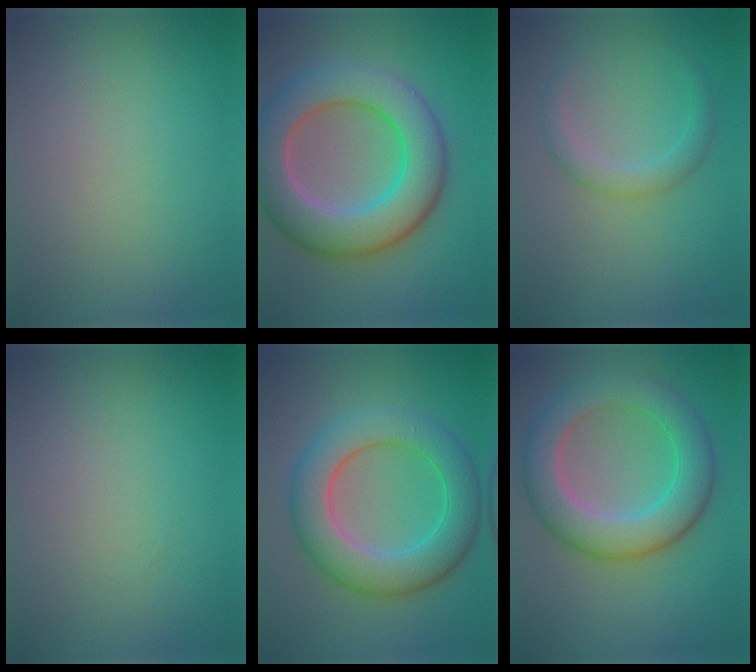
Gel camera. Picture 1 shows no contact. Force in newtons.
{"total": 10.1, "press": 10.1, "slide": 0.4}
{"total": 2.0, "press": 2.0, "slide": 0.1}
{"total": 0.0}
{"total": 7.6, "press": 7.6, "slide": 0.1}
{"total": 7.3, "press": 7.3, "slide": 0.2}